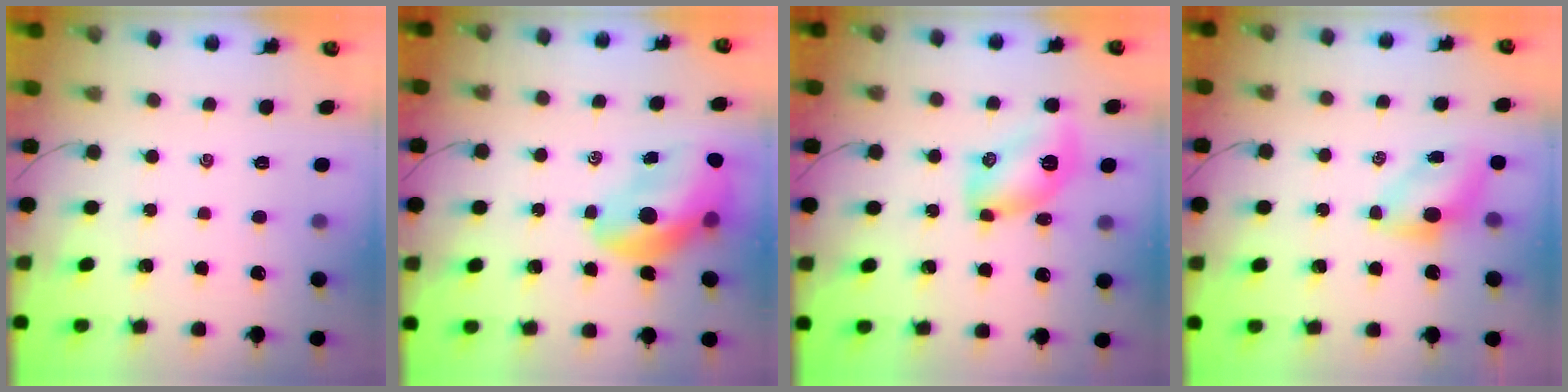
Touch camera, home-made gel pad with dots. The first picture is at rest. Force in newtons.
{"total": 12.7, "press": 12.1, "slide": 3.8}
{"total": 9.9, "press": 9.8, "slide": 0.9}
{"total": 5.3, "press": 5.3, "slide": 0.5}